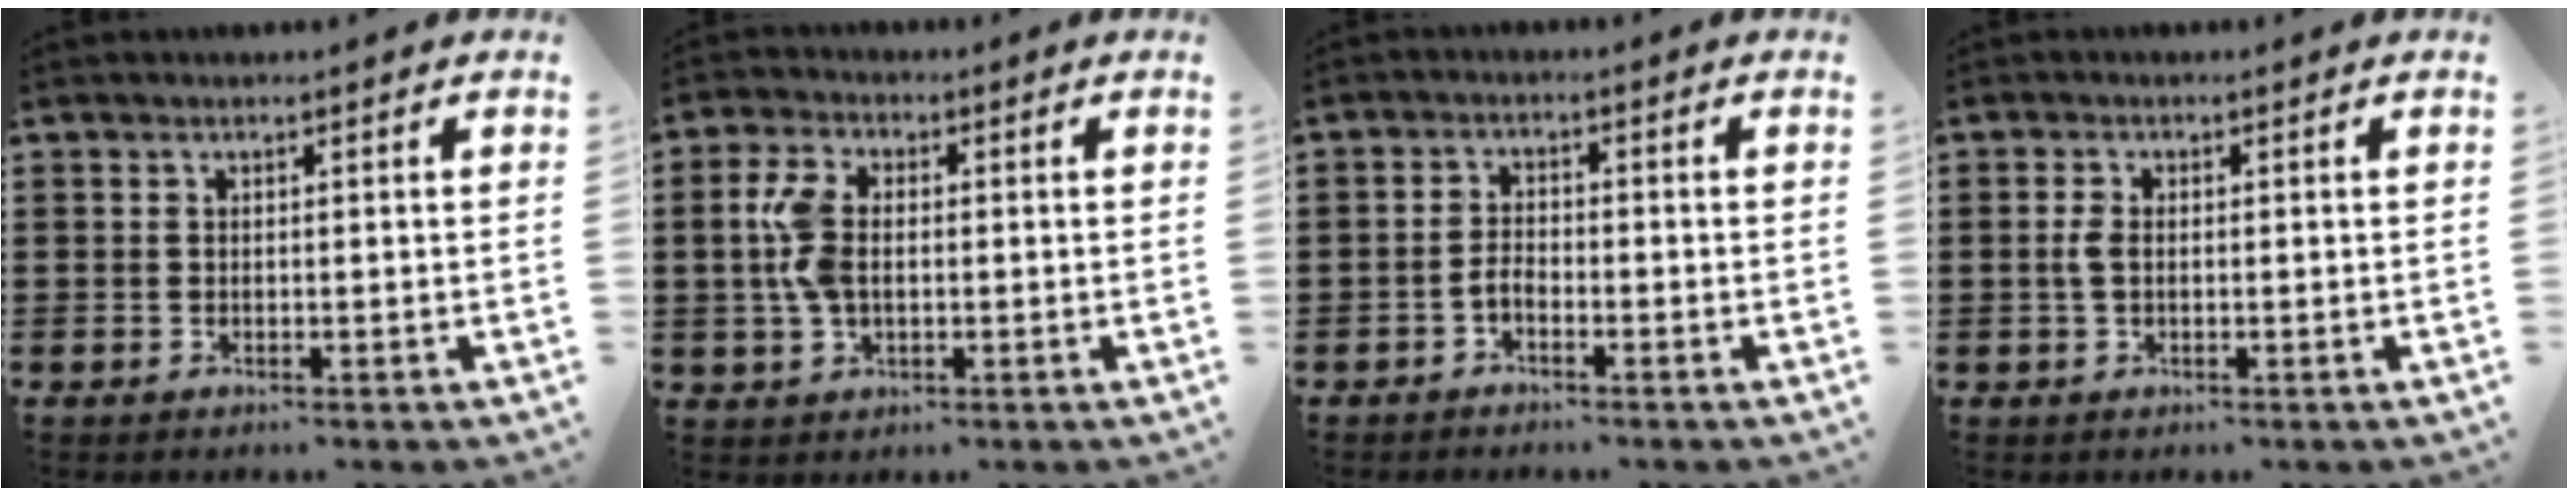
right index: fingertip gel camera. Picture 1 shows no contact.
{"total": 6.5, "force": [0.3, 3.7, 5.3], "torque": [-0.134, 0.004, -0.003]}
{"total": 2.0, "force": [-1.4, 0.8, 1.3], "torque": [-0.035, 0.002, -0.030]}
{"total": 2.2, "force": [0.0, 1.2, 1.9], "torque": [-0.047, 0.002, -0.004]}